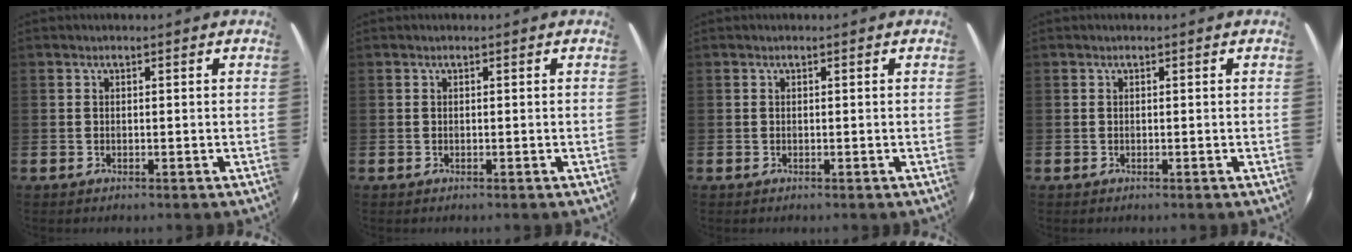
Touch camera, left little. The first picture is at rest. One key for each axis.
{"total": 0.0}
{"total": 0.0}
{"total": 0.0}